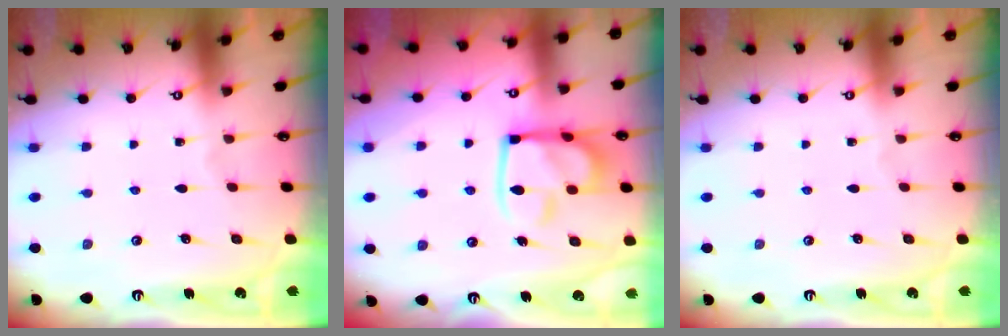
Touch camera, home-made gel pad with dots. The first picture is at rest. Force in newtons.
{"total": 14.3, "press": 14.2, "slide": 1.7}
{"total": 0.0}